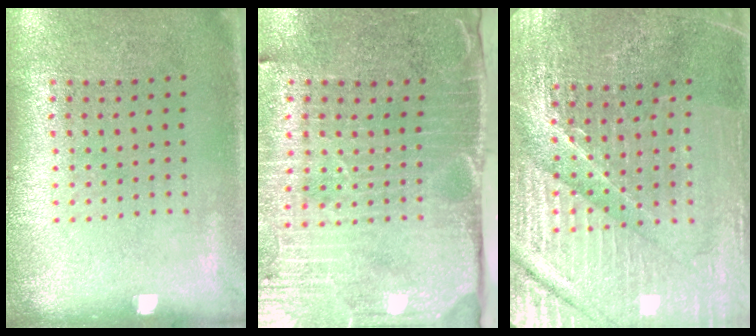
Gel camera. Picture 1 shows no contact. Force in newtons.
{"total": 4.7, "press": 3.9, "slide": 2.6}
{"total": 4.8, "press": 4.6, "slide": 1.4}